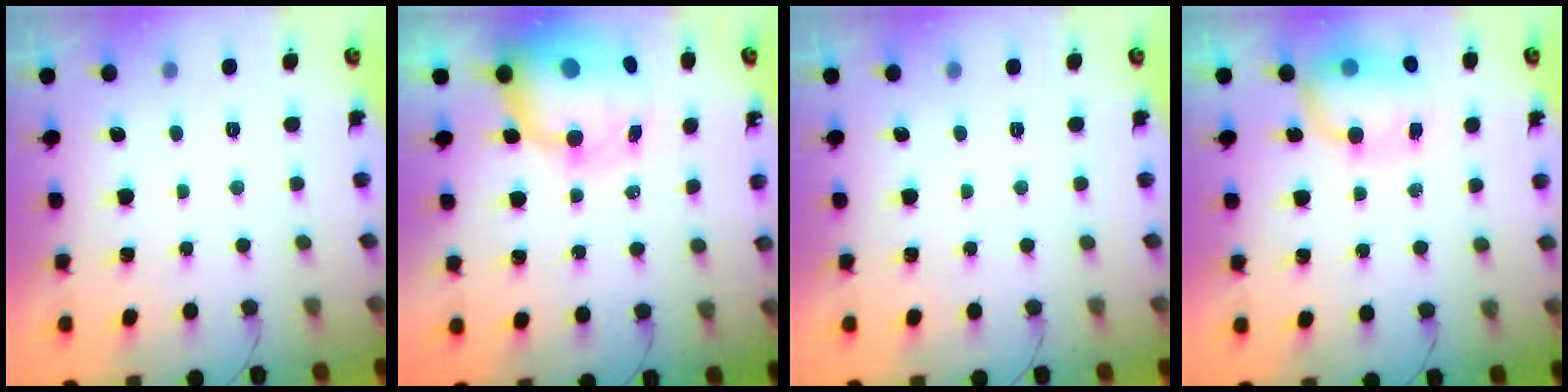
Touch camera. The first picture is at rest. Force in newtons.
{"total": 15.5, "press": 15.0, "slide": 3.7}
{"total": 0.0}
{"total": 11.7, "press": 9.3, "slide": 7.1}